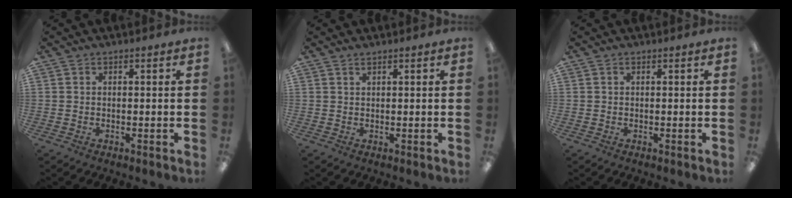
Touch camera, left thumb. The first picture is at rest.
{"total": 0.9, "force": [0.7, 0.1, 0.5], "torque": [-0.012, 0.001, 0.012]}
{"total": 0.0}